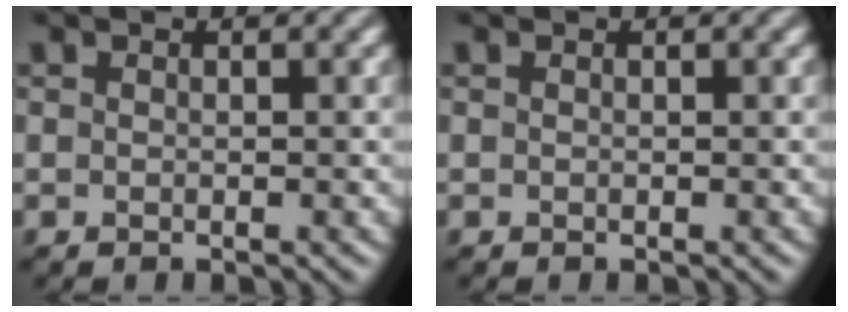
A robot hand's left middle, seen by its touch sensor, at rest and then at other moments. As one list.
[{"total": 0.0}]